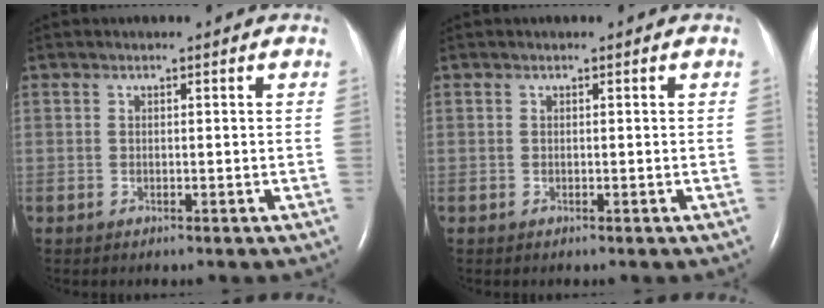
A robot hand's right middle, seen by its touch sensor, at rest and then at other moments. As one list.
[{"total": 0.0}]